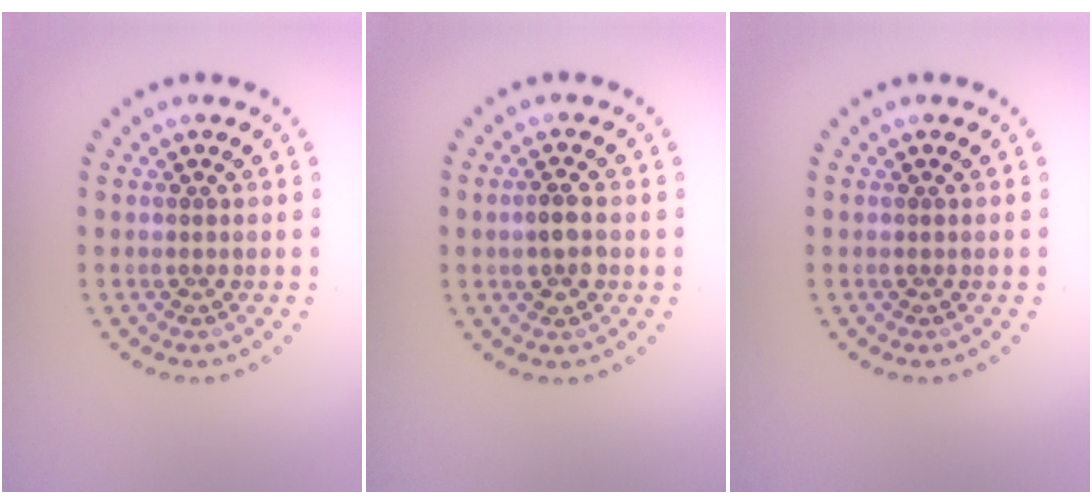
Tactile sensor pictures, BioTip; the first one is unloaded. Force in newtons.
{"total": 2.3, "press": 2.3, "slide": 0.4}
{"total": 0.0}